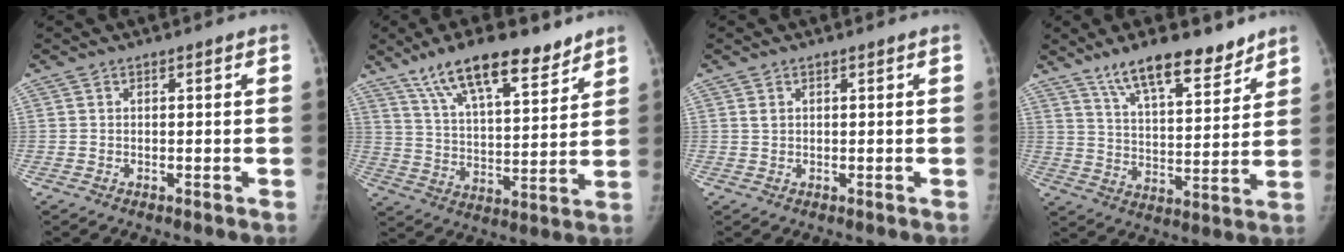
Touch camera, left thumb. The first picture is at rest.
{"total": 16.5, "force": [11.7, 5.3, 10.4], "torque": [-0.148, -0.051, 0.206]}
{"total": 0.8, "force": [0.4, 0.5, 0.4], "torque": [-0.007, 0.001, 0.009]}
{"total": 14.2, "force": [10.6, 4.5, 8.3], "torque": [-0.107, -0.063, 0.182]}